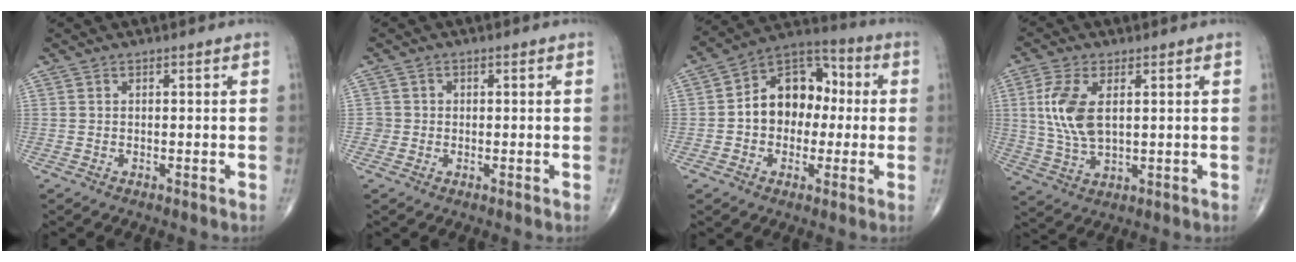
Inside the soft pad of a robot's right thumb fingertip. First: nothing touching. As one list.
[{"total": 1.7, "force": [-0.2, 1.7, -0.1], "torque": [0.015, 0.008, -0.009]}, {"total": 13.9, "force": [0.2, 10.3, 9.3], "torque": [-0.104, 0.039, -0.008]}, {"total": 9.6, "force": [2.0, 4.9, 8.0], "torque": [-0.177, -0.006, 0.043]}]